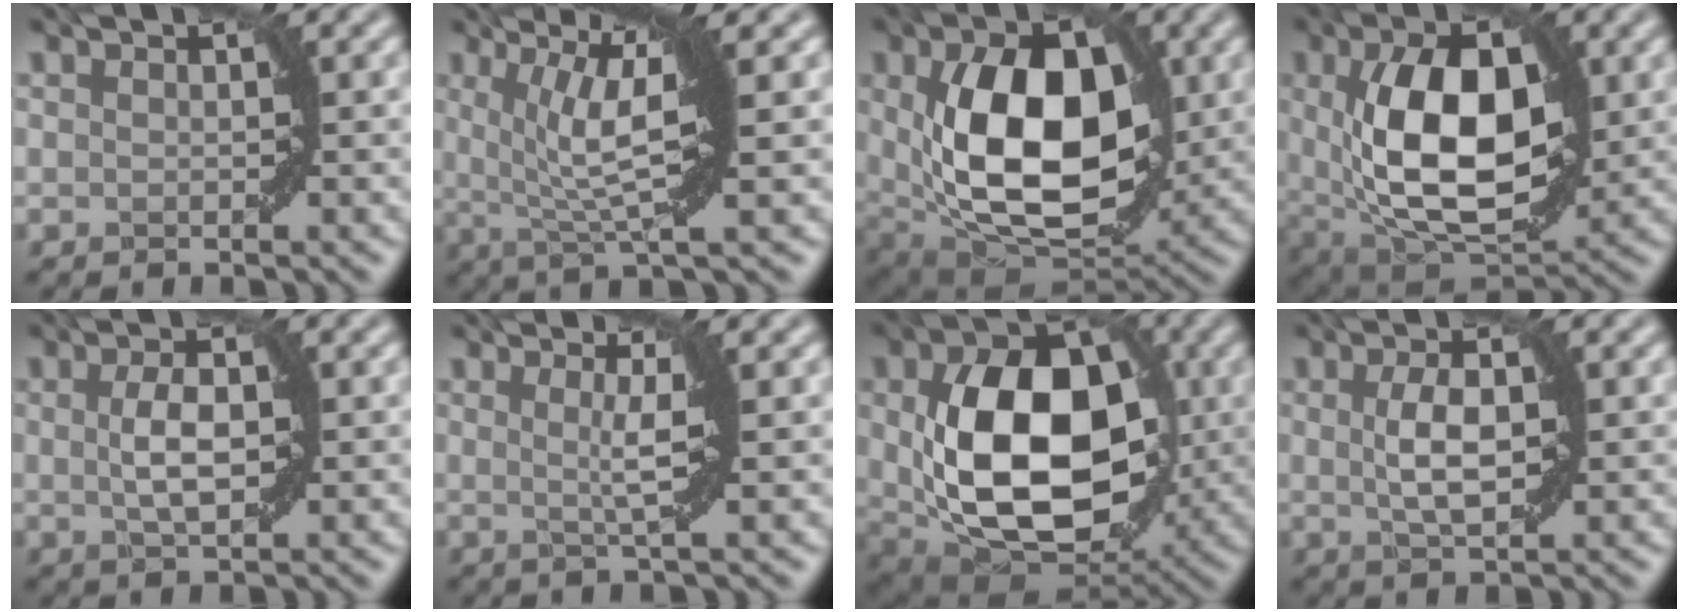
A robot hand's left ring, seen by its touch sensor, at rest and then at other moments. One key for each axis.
{"total": 6.4, "fx": 1.5, "fy": 1.1, "fz": 6.1, "tx": -0.111, "ty": -0.003, "tz": 0.028}
{"total": 12.6, "fx": 0.9, "fy": 7.5, "fz": 10.1, "tx": -0.163, "ty": -0.009, "tz": 0.020}
{"total": 11.5, "fx": 1.0, "fy": 6.2, "fz": 9.6, "tx": -0.165, "ty": -0.003, "tz": 0.020}
{"total": 3.1, "fx": 0.2, "fy": 1.2, "fz": 2.9, "tx": -0.060, "ty": 0.001, "tz": 0.004}
{"total": 2.7, "fx": 0.4, "fy": 0.3, "fz": 2.6, "tx": -0.045, "ty": -0.004, "tz": 0.007}
{"total": 13.1, "fx": 0.1, "fy": 8.5, "fz": 10.0, "tx": -0.171, "ty": -0.011, "tz": 0.010}
{"total": 3.5, "fx": 0.3, "fy": 1.4, "fz": 3.2, "tx": -0.067, "ty": 0.002, "tz": 0.007}